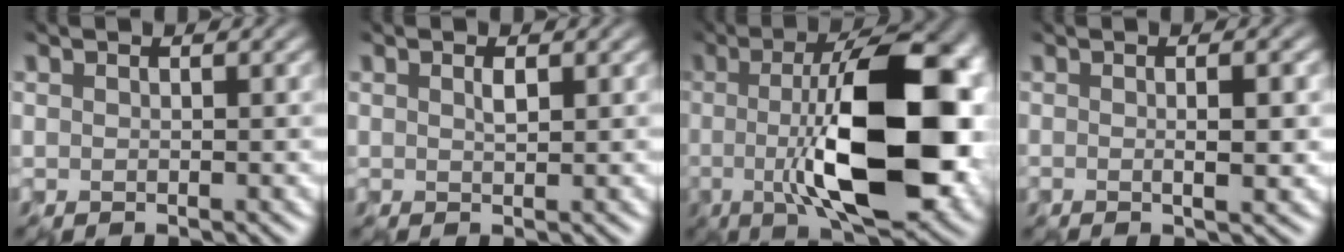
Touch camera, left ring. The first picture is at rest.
{"total": 0.6, "force": [0.0, 0.0, 0.6], "torque": [-0.013, -0.001, 0.002]}
{"total": 13.3, "force": [-1.0, 3.9, 12.6], "torque": [-0.181, -0.005, -0.027]}
{"total": 2.4, "force": [-0.3, -0.1, 2.3], "torque": [-0.035, -0.003, -0.008]}